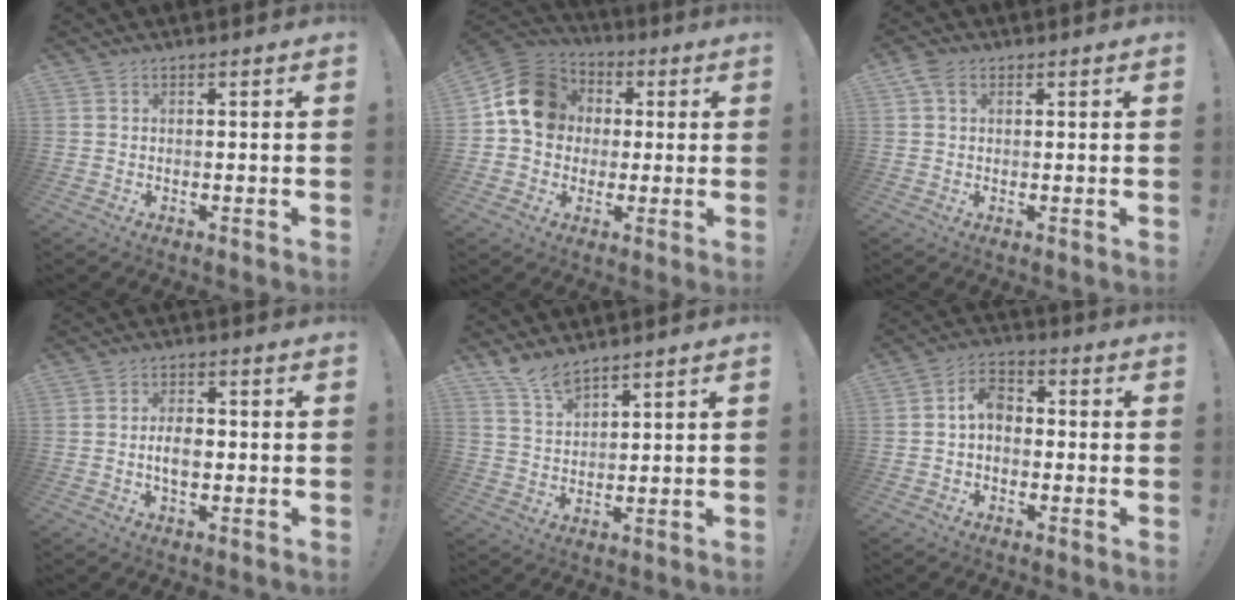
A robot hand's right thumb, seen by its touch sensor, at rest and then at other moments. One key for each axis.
{"total": 15.3, "fx": 2.8, "fy": 13.0, "fz": 7.7, "tx": -0.109, "ty": 0.008, "tz": 0.061}
{"total": 3.7, "fx": 1.5, "fy": 2.5, "fz": 2.3, "tx": -0.042, "ty": 0.001, "tz": 0.029}
{"total": 4.7, "fx": -0.8, "fy": 2.5, "fz": 3.9, "tx": -0.054, "ty": -0.001, "tz": -0.021}
{"total": 6.3, "fx": 5.6, "fy": 1.5, "fz": 2.6, "tx": -0.051, "ty": -0.037, "tz": 0.103}
{"total": 7.0, "fx": -0.2, "fy": 5.1, "fz": 4.8, "tx": -0.074, "ty": 0.015, "tz": -0.001}